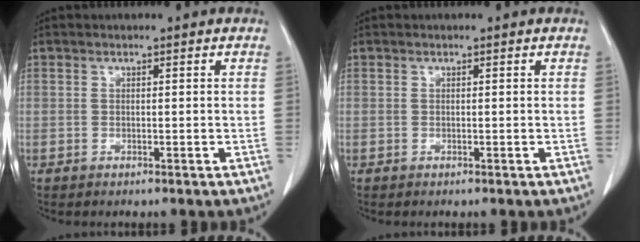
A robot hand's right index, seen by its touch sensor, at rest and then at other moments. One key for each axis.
{"total": 0.0}